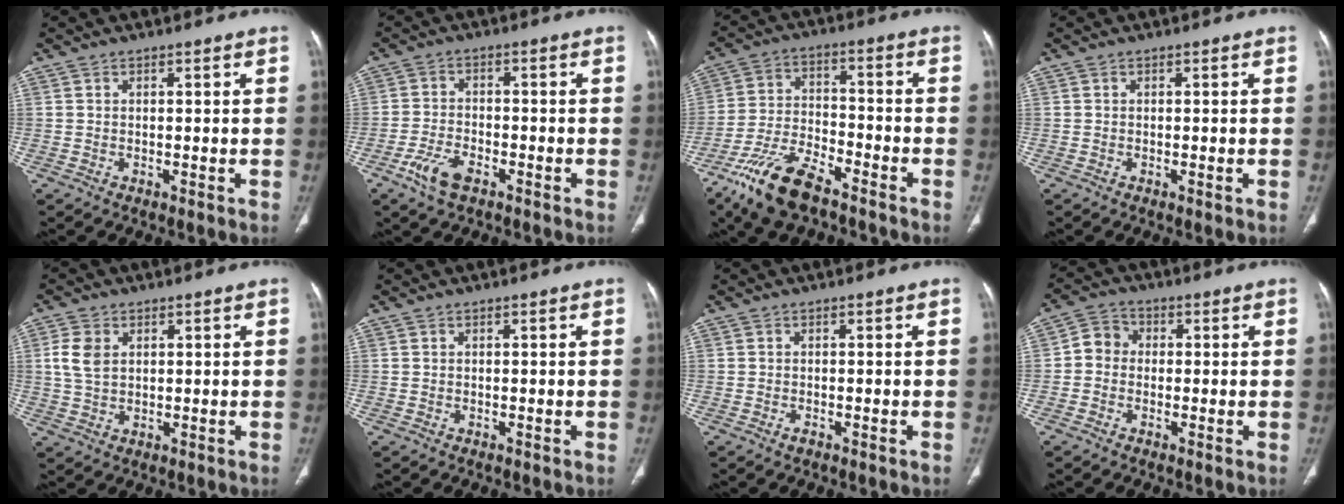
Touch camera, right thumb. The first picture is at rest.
{"total": 6.0, "force": [-3.5, 2.8, 3.9], "torque": [-0.085, 0.013, -0.066]}
{"total": 13.0, "force": [-9.0, 4.9, 7.9], "torque": [-0.155, 0.037, -0.175]}
{"total": 0.8, "force": [-0.3, 0.1, 0.7], "torque": [-0.012, -0.002, -0.002]}
{"total": 5.6, "force": [1.5, 3.8, 3.7], "torque": [-0.074, 0.001, 0.034]}
{"total": 0.0}
{"total": 0.6, "force": [-0.4, 0.2, 0.4], "torque": [-0.008, -0.001, -0.008]}
{"total": 4.5, "force": [-0.4, 4.0, 2.0], "torque": [-0.019, 0.014, -0.021]}